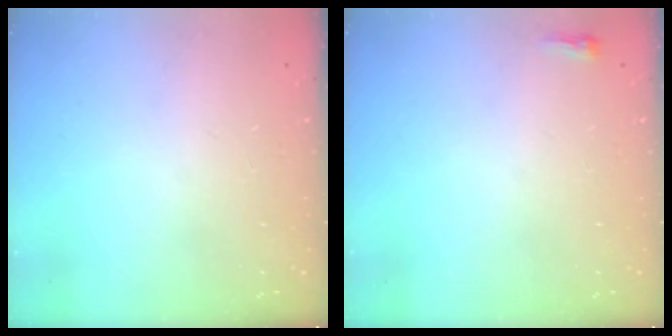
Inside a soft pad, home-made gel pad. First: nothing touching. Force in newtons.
{"total": 2.4, "press": 2.4, "slide": 0.6}